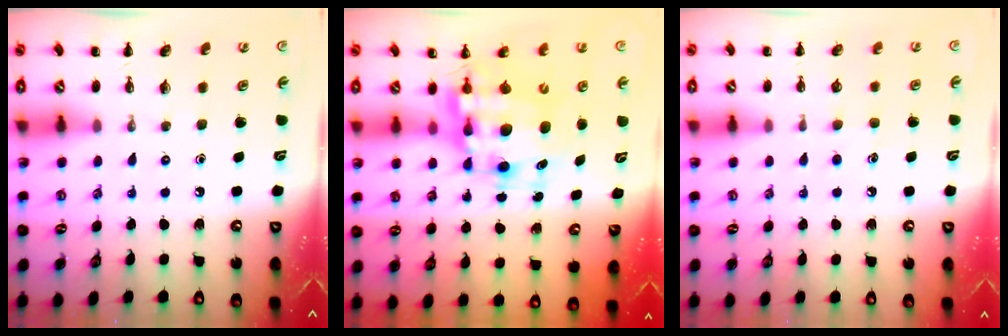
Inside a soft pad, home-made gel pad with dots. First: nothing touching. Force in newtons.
{"total": 9.7, "press": 9.4, "slide": 2.4}
{"total": 4.4, "press": 4.2, "slide": 1.4}